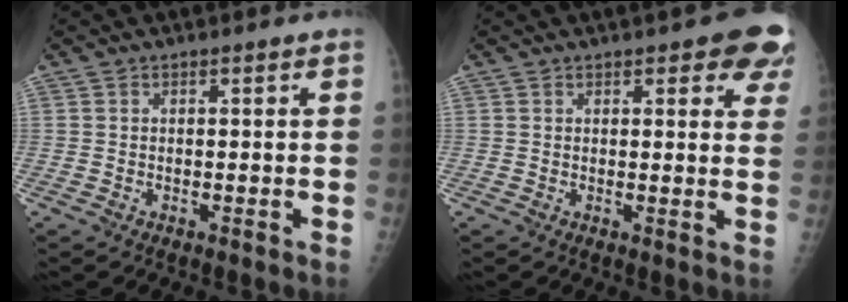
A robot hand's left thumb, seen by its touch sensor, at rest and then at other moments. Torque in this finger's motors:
{"motor_torque": [1.32, 0.80, 0.66, -0.41, 0.02]}